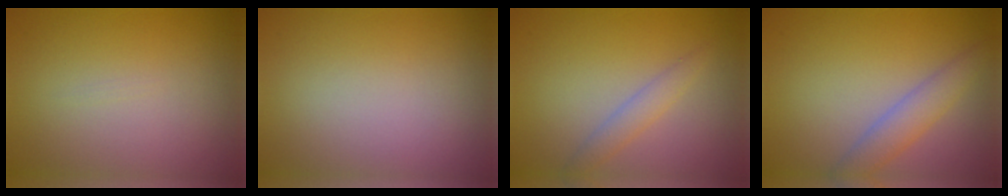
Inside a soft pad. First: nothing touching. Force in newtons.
{"total": 0.0}
{"total": 1.8, "press": 1.8, "slide": 0.0}
{"total": 2.9, "press": 2.9, "slide": 0.1}